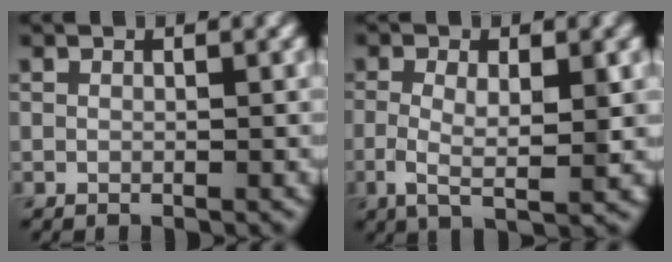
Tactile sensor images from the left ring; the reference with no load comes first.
{"total": 4.1, "force": [-0.2, 1.3, 3.9], "torque": [-0.077, -0.005, -0.006]}